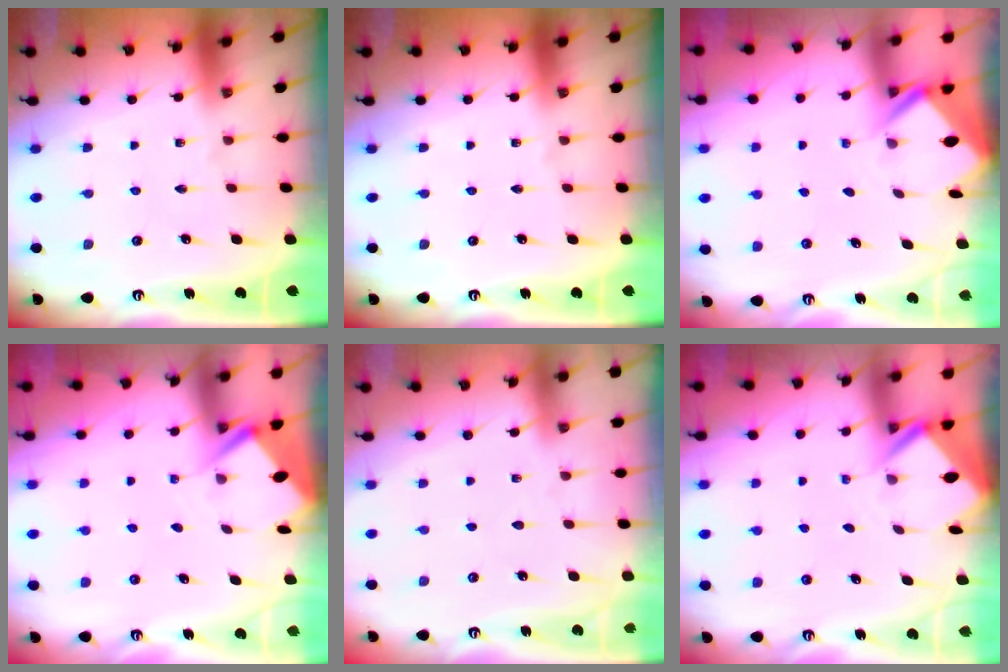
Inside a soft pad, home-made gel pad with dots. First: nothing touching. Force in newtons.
{"total": 0.0}
{"total": 2.4, "press": 2.4, "slide": 0.1}
{"total": 2.9, "press": 2.9, "slide": 0.4}
{"total": 2.9, "press": 2.8, "slide": 0.4}
{"total": 2.4, "press": 2.4, "slide": 0.1}